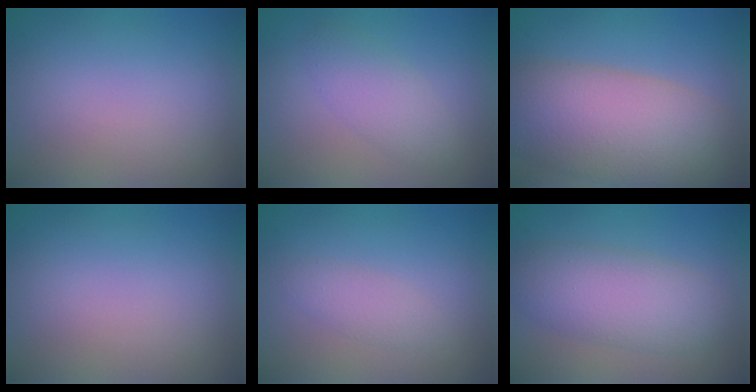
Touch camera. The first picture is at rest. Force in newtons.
{"total": 2.8, "press": 2.8, "slide": 0.2}
{"total": 10.2, "press": 10.2, "slide": 0.5}
{"total": 0.0}
{"total": 1.6, "press": 1.6, "slide": 0.0}
{"total": 5.7, "press": 5.7, "slide": 0.2}